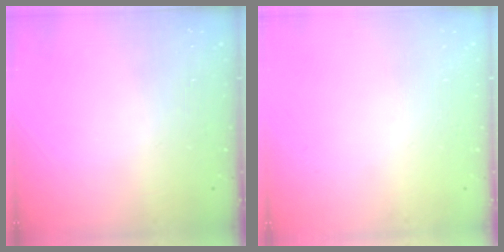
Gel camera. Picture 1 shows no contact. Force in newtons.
{"total": 0.0}